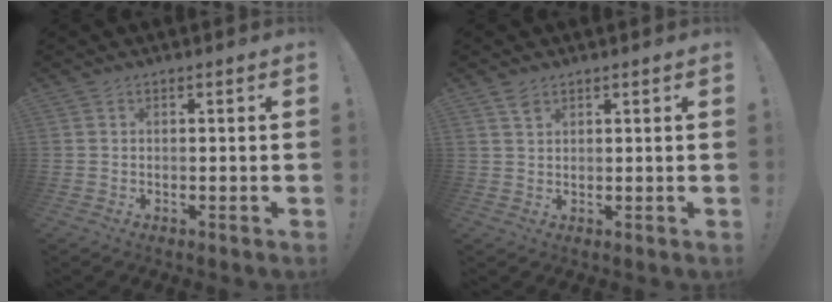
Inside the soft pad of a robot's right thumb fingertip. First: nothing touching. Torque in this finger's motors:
{"motor_torque": [-0.21, 0.28, 0.06, -0.10, 0.01]}